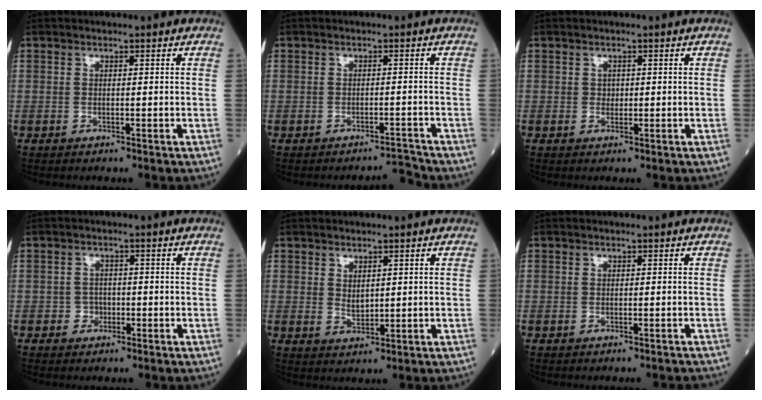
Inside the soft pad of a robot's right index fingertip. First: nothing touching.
{"total": 2.0, "force": [-1.9, -0.4, -0.4], "torque": [0.012, -0.004, -0.025]}
{"total": 0.9, "force": [0.1, 0.8, 0.4], "torque": [-0.003, 0.002, 0.002]}
{"total": 1.9, "force": [-0.8, 1.7, 0.4], "torque": [0.001, 0.010, -0.015]}
{"total": 2.1, "force": [0.8, 1.2, 1.6], "torque": [-0.030, -0.004, 0.020]}
{"total": 0.8, "force": [-0.7, 0.0, 0.1], "torque": [0.000, -0.002, -0.011]}